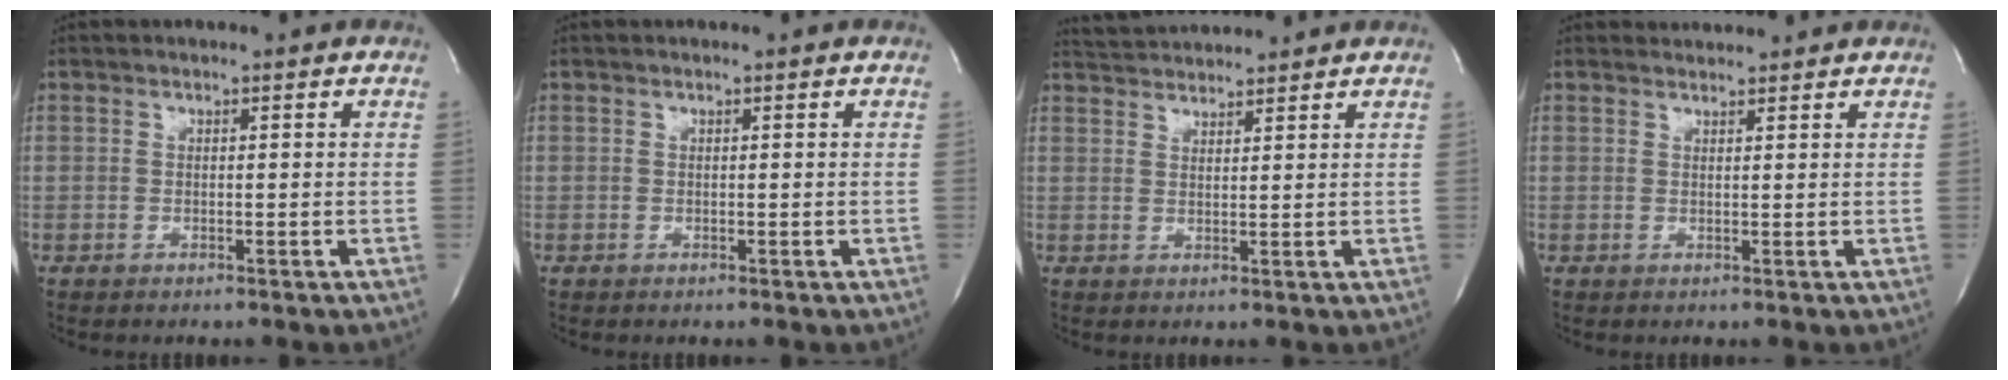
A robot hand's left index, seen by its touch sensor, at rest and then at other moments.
{"total": 0.0}
{"total": 5.5, "force": [5.5, 0.0, 0.6], "torque": [-0.021, 0.030, 0.093]}
{"total": 2.0, "force": [2.0, 0.1, -0.2], "torque": [-0.007, 0.013, 0.035]}